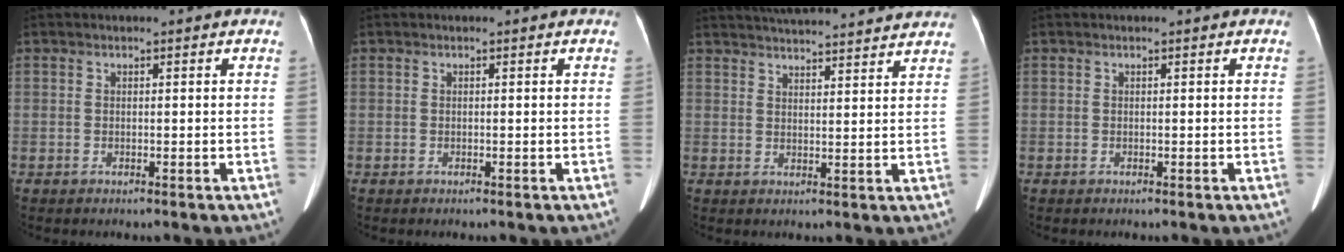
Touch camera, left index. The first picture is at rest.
{"total": 0.0}
{"total": 17.2, "force": [16.1, 1.4, 5.8], "torque": [-0.088, 0.027, 0.213]}
{"total": 0.0}